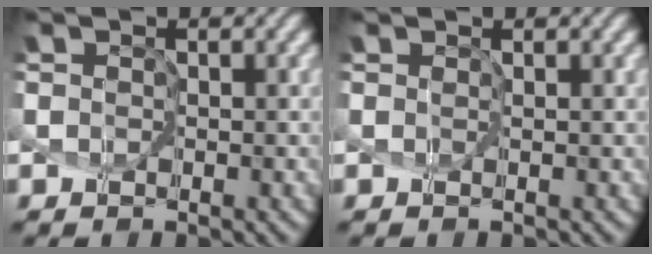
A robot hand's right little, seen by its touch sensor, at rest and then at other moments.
{"total": 1.1, "force": [0.5, -1.0, -0.1], "torque": [0.008, -0.006, 0.009]}